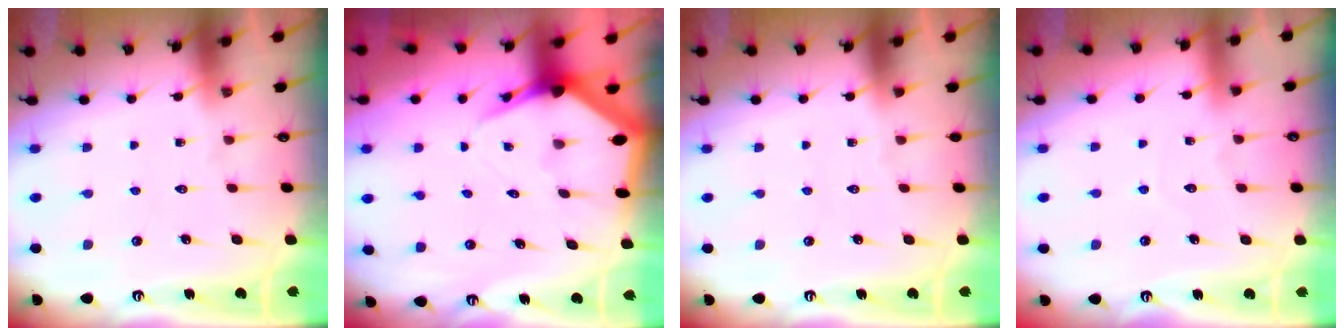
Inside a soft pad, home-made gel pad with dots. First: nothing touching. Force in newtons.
{"total": 5.3, "press": 5.3, "slide": 0.7}
{"total": 0.0}
{"total": 3.4, "press": 3.4, "slide": 0.3}